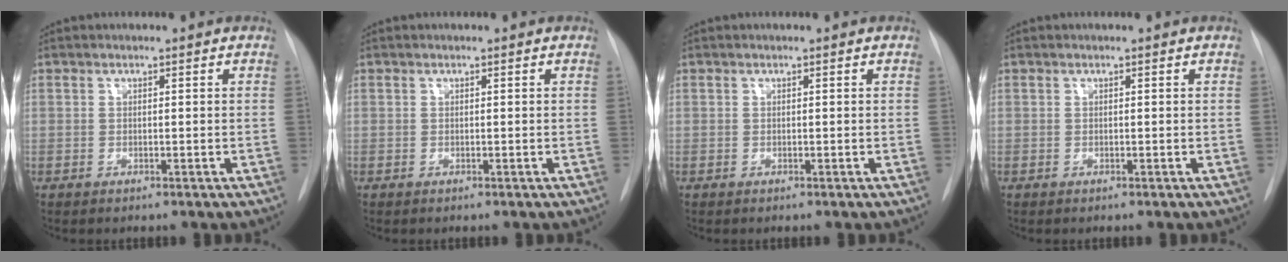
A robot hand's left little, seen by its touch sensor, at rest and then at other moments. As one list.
[{"total": 0.0}, {"total": 0.0}, {"total": 0.0}]